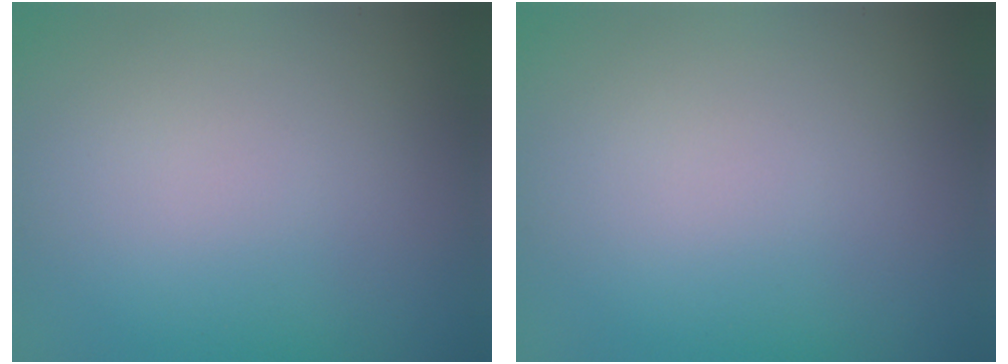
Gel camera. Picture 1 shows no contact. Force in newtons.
{"total": 0.0}